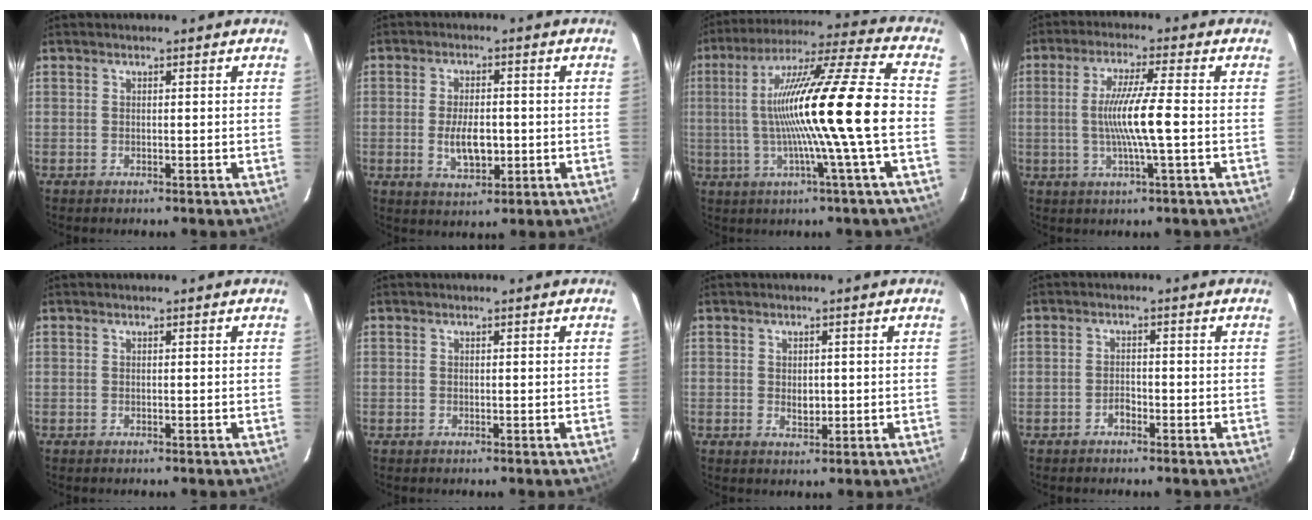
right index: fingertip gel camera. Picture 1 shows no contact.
{"total": 6.9, "force": [-1.1, 3.4, 5.9], "torque": [-0.115, -0.005, -0.015]}
{"total": 19.3, "force": [-2.1, -1.9, 19.0], "torque": [-0.328, 0.002, -0.038]}
{"total": 8.6, "force": [-1.1, -0.7, 8.5], "torque": [-0.160, -0.006, -0.019]}
{"total": 0.0}
{"total": 0.0}
{"total": 2.6, "force": [-0.1, 1.8, 1.8], "torque": [-0.028, -0.001, 0.000]}
{"total": 1.6, "force": [-1.2, 0.8, 0.7], "torque": [-0.013, 0.004, -0.022]}